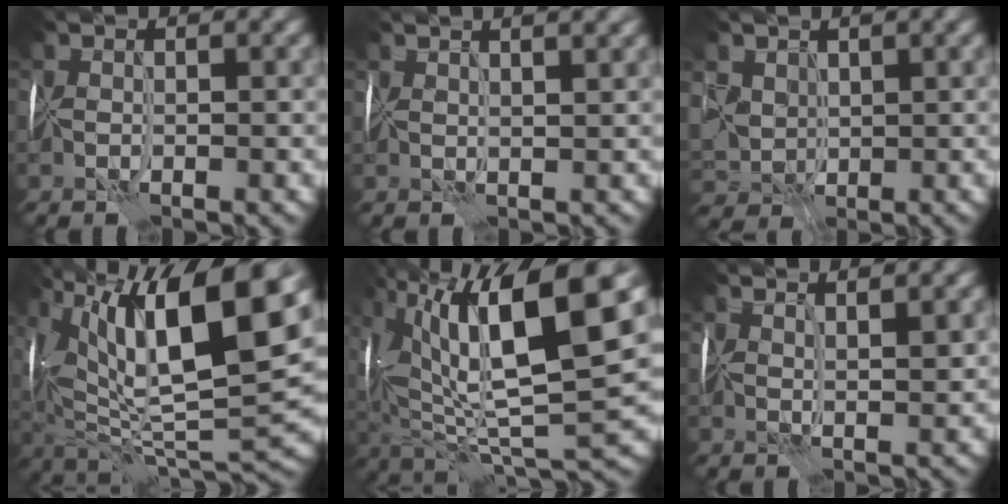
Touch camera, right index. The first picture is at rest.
{"total": 5.9, "force": [3.9, 2.3, 3.7], "torque": [-0.043, 0.044, 0.039]}
{"total": 2.9, "force": [2.2, 1.9, -0.3], "torque": [-0.023, 0.006, 0.051]}
{"total": 15.0, "force": [6.3, 5.3, 12.5], "torque": [-0.228, 0.022, 0.106]}
{"total": 14.2, "force": [5.6, 4.3, 12.4], "torque": [-0.231, 0.021, 0.099]}
{"total": 2.8, "force": [2.3, 0.1, 1.5], "torque": [-0.014, 0.008, 0.043]}